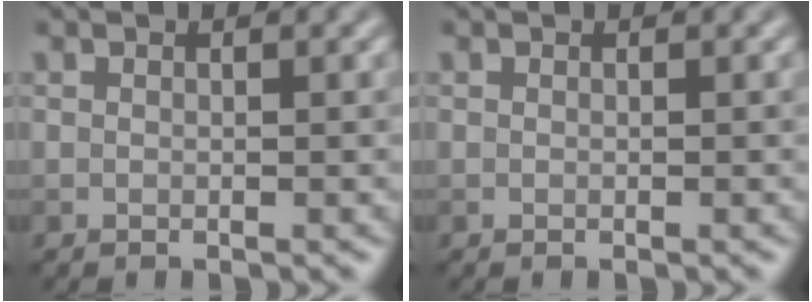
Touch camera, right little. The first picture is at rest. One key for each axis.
{"total": 0.0}